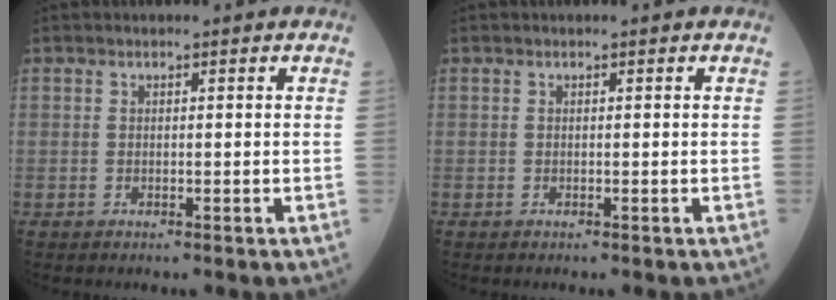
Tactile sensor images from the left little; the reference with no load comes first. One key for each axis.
{"total": 0.0}